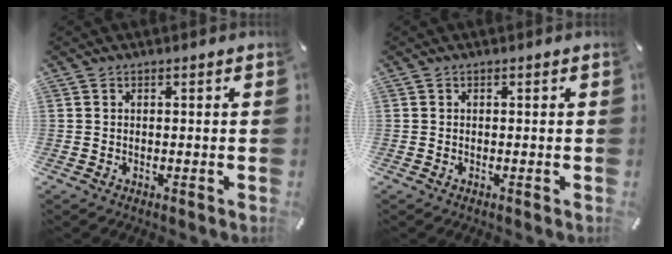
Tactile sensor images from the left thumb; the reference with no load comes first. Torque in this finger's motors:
{"motor_torque": [-0.03, 0.03, -0.01, -0.01, 0.00]}